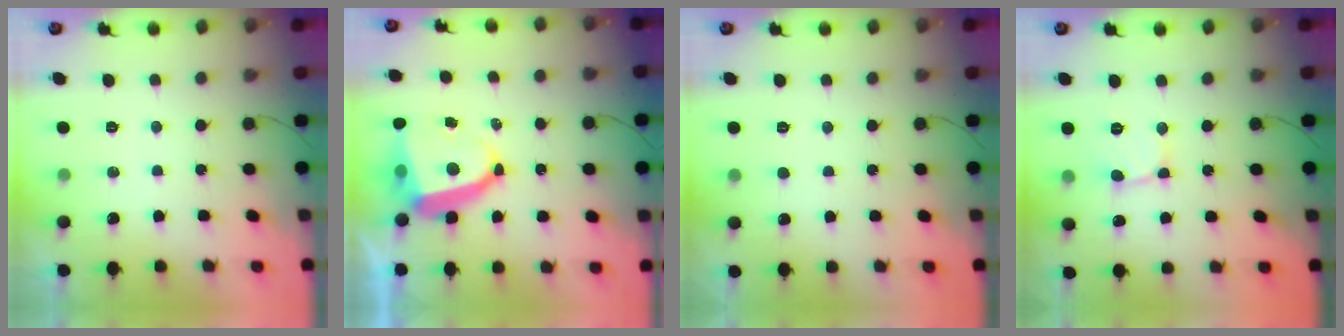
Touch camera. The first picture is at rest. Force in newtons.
{"total": 9.3, "press": 9.2, "slide": 0.9}
{"total": 2.5, "press": 2.5, "slide": 0.3}
{"total": 2.1, "press": 2.1, "slide": 0.2}